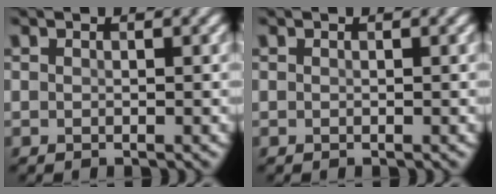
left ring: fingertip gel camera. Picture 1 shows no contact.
{"total": 0.0}